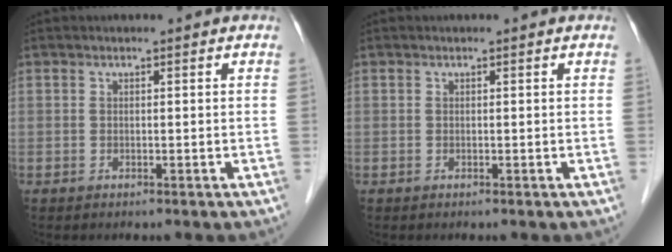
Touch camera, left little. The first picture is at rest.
{"total": 0.0}